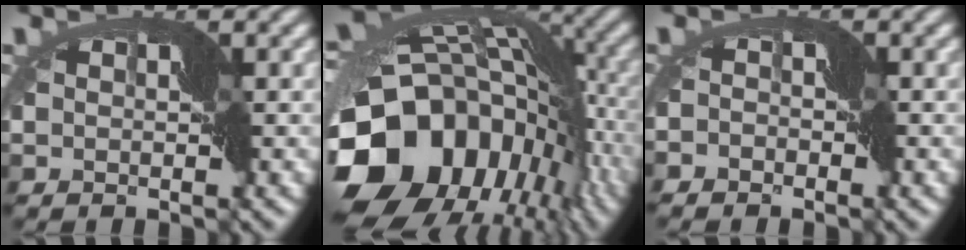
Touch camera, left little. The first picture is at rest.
{"total": 18.7, "force": [-7.0, 13.2, 11.3], "torque": [-0.245, -0.003, -0.118]}
{"total": 3.6, "force": [-3.1, 1.7, 0.3], "torque": [0.005, -0.001, -0.053]}